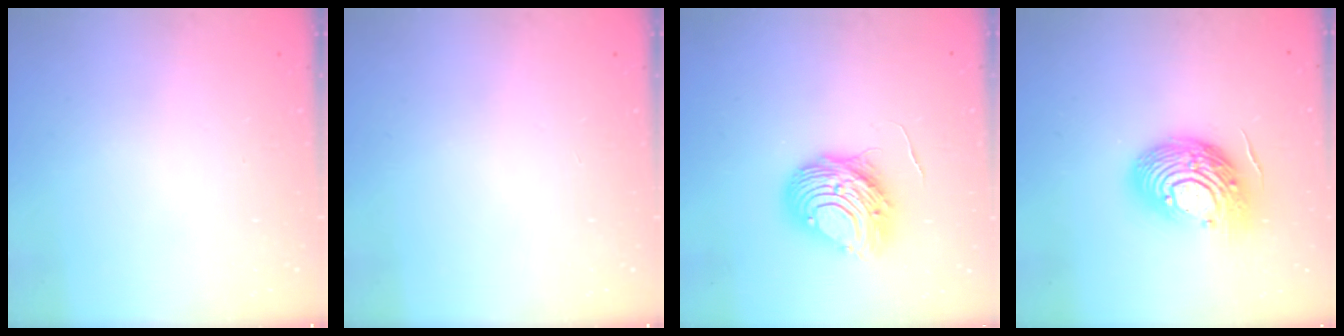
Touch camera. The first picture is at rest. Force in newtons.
{"total": 0.0}
{"total": 11.1, "press": 11.1, "slide": 0.9}
{"total": 18.7, "press": 18.7, "slide": 1.6}